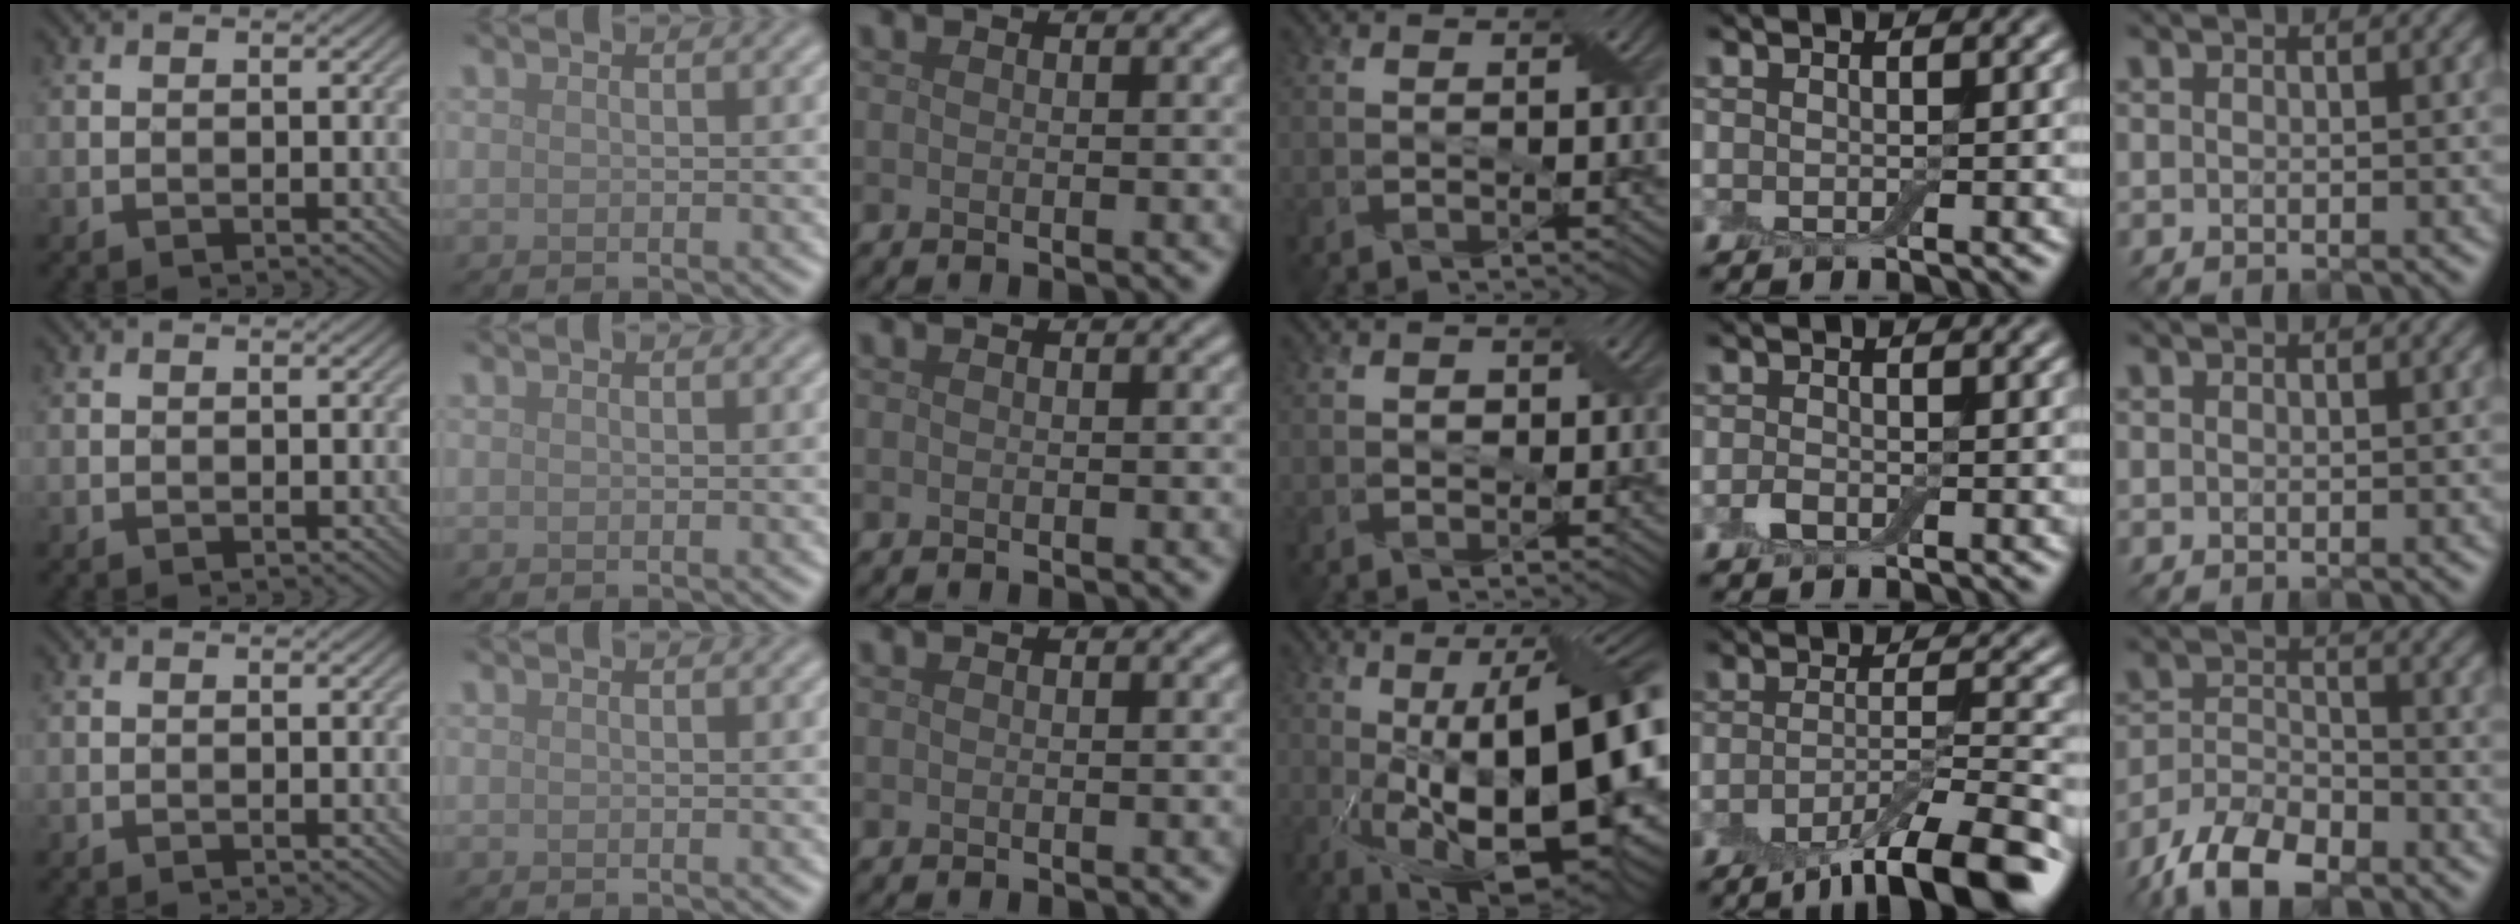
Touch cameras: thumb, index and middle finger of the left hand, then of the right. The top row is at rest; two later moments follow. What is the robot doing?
{"motion": "insert", "object": "drawer"}